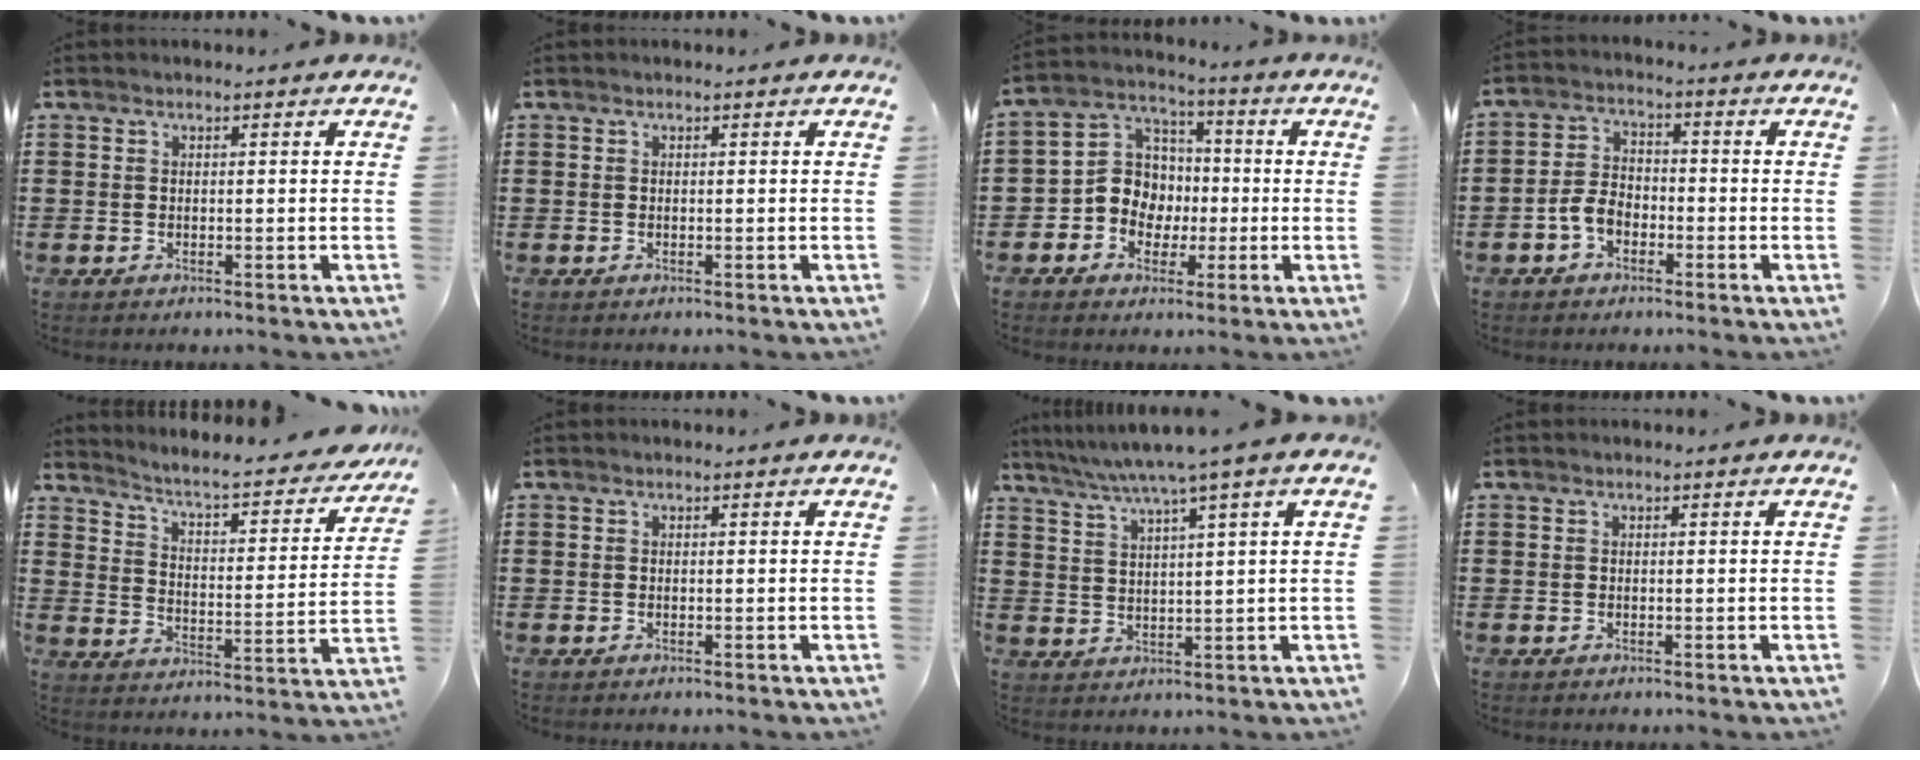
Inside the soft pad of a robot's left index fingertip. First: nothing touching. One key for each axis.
{"total": 0.0}
{"total": 7.9, "fx": -1.2, "fy": 7.3, "fz": 2.8, "tx": -0.094, "ty": 0.009, "tz": -0.026}
{"total": 4.4, "fx": -2.2, "fy": 2.7, "fz": 2.7, "tx": -0.070, "ty": 0.004, "tz": -0.047}
{"total": 4.4, "fx": 3.8, "fy": 0.0, "fz": 2.2, "tx": -0.064, "ty": -0.037, "tz": 0.051}
{"total": 0.0}
{"total": 5.4, "fx": 3.8, "fy": -0.6, "fz": 3.8, "tx": -0.084, "ty": -0.016, "tz": 0.059}
{"total": 0.0}